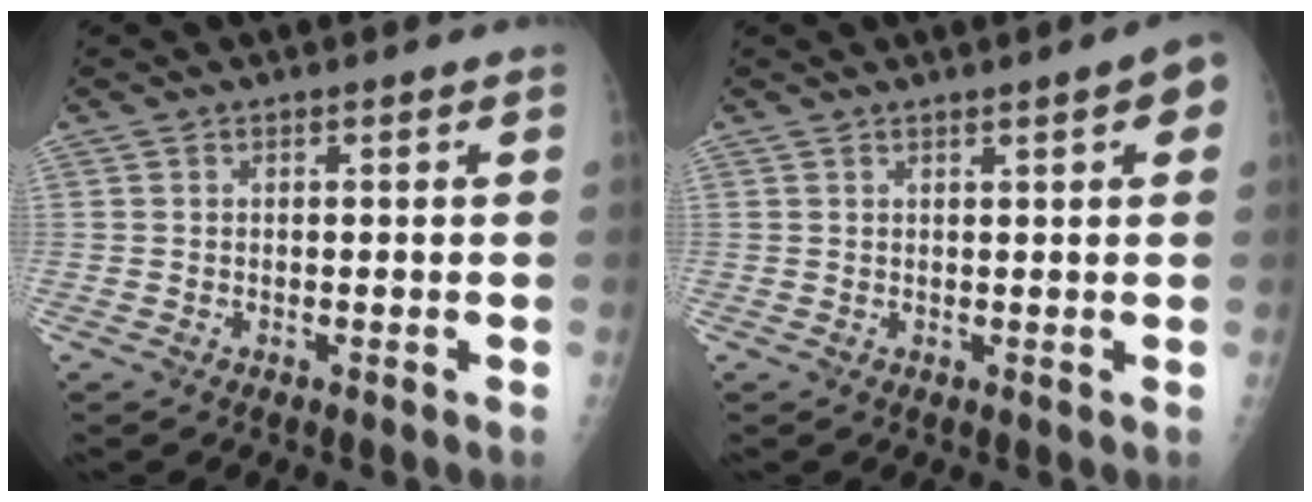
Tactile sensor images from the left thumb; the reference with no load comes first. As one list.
[{"total": 4.0, "force": [1.9, 0.7, 3.5], "torque": [-0.035, 0.001, 0.020]}]